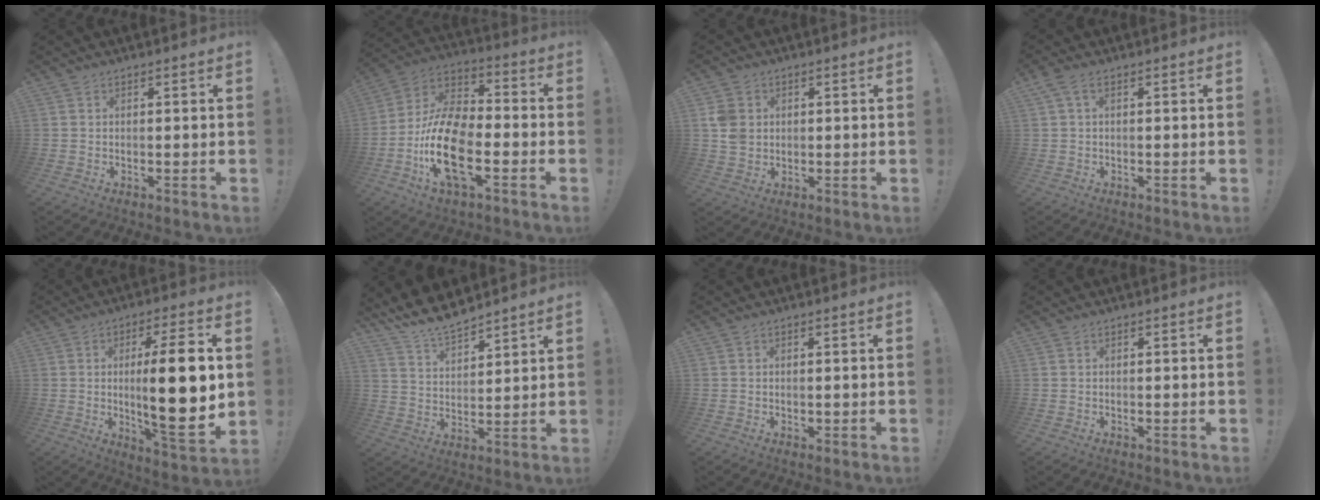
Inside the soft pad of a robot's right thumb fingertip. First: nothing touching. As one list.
[{"total": 20.1, "force": [-6.7, 10.2, 15.9], "torque": [-0.323, 0.032, -0.108]}, {"total": 6.2, "force": [1.2, 5.4, 2.7], "torque": [-0.051, 0.002, 0.023]}, {"total": 1.9, "force": [0.5, 0.8, 1.6], "torque": [-0.038, 0.004, 0.011]}, {"total": 19.6, "force": [0.9, 3.6, 19.2], "torque": [-0.326, -0.015, 0.006]}, {"total": 9.9, "force": [9.1, 2.7, 2.8], "torque": [-0.073, -0.064, 0.175]}, {"total": 0.6, "force": [0.3, 0.4, 0.2], "torque": [-0.003, 0.002, 0.006]}, {"total": 0.0}]